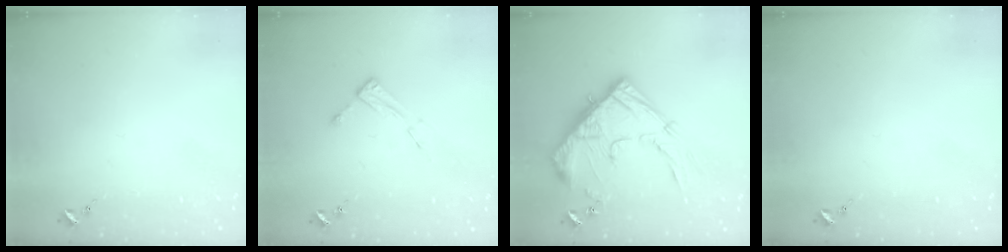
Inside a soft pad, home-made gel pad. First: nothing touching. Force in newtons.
{"total": 4.8, "press": 4.7, "slide": 0.3}
{"total": 19.3, "press": 19.2, "slide": 2.0}
{"total": 0.0}